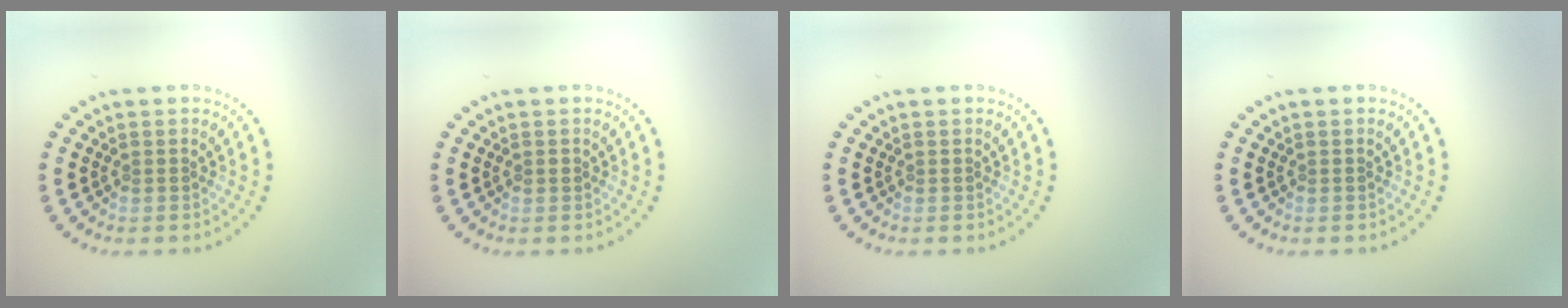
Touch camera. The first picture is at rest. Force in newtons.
{"total": 0.5, "press": 0.5, "slide": 0.1}
{"total": 0.0}
{"total": 0.0}